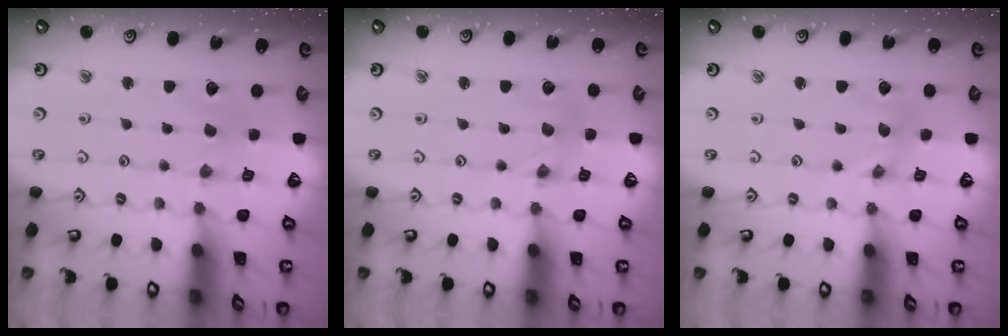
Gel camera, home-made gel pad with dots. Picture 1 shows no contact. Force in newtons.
{"total": 1.5, "press": 1.5, "slide": 0.0}
{"total": 0.0}